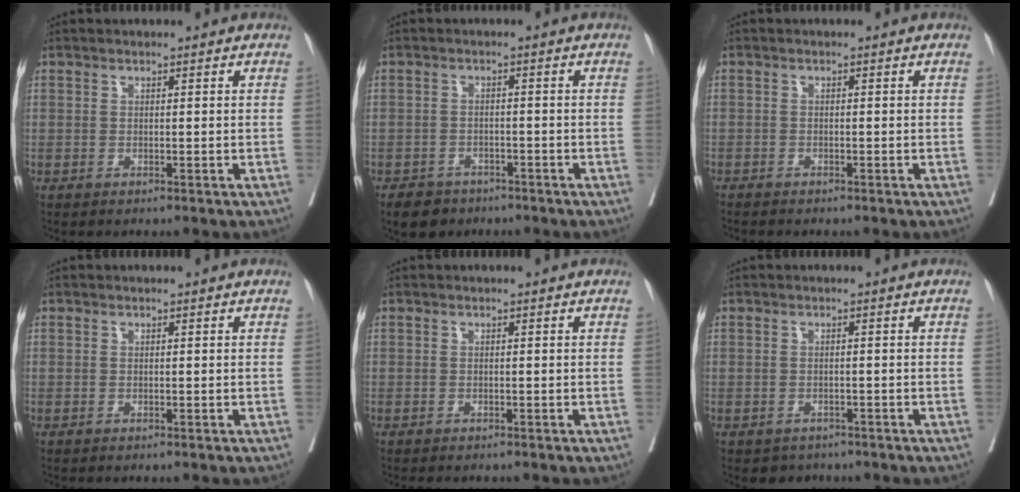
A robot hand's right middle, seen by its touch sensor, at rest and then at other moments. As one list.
[{"total": 4.5, "force": [-3.5, 2.7, 0.9], "torque": [-0.018, 0.003, -0.055]}, {"total": 1.6, "force": [-1.5, 0.5, 0.4], "torque": [-0.011, -0.002, -0.024]}, {"total": 0.0}, {"total": 1.9, "force": [-1.6, 0.6, 0.7], "torque": [-0.012, -0.004, -0.020]}, {"total": 3.2, "force": [-2.4, 2.0, 0.4], "torque": [-0.011, 0.003, -0.034]}]